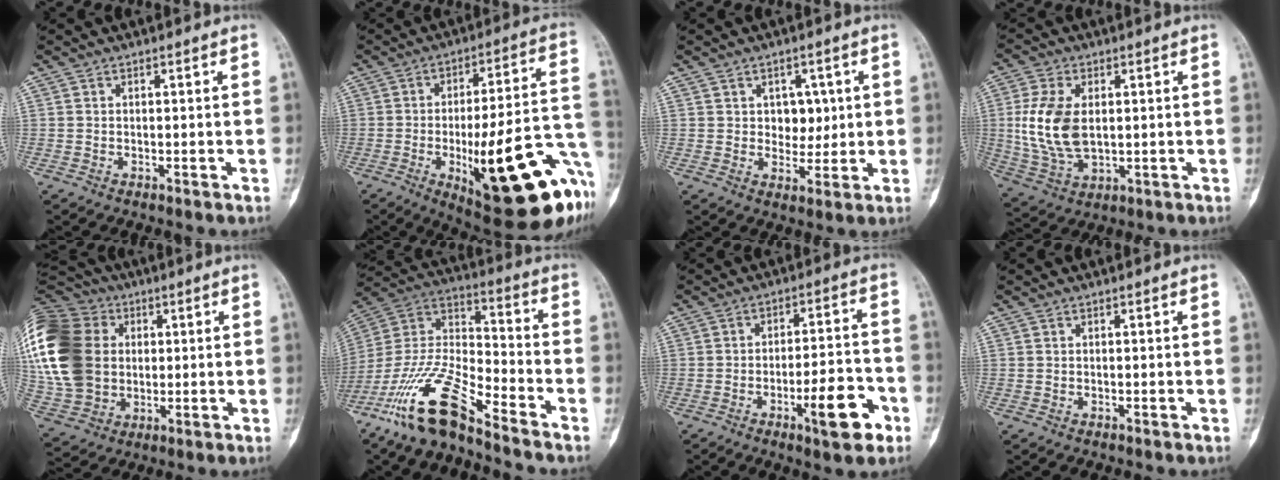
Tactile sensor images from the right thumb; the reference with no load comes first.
{"total": 27.5, "force": [-8.8, 7.6, 25.0], "torque": [-0.287, 0.015, -0.108]}
{"total": 5.2, "force": [1.2, 4.0, 3.1], "torque": [-0.011, -0.008, 0.020]}
{"total": 12.3, "force": [1.1, 7.3, 9.8], "torque": [-0.204, -0.007, 0.031]}
{"total": 26.0, "force": [3.4, 20.4, 15.7], "torque": [-0.356, 0.025, 0.070]}
{"total": 17.0, "force": [-12.2, 4.4, 11.0], "torque": [-0.216, 0.069, -0.238]}
{"total": 10.4, "force": [-4.8, 3.0, 8.8], "torque": [-0.117, 0.028, -0.069]}
{"total": 0.0}